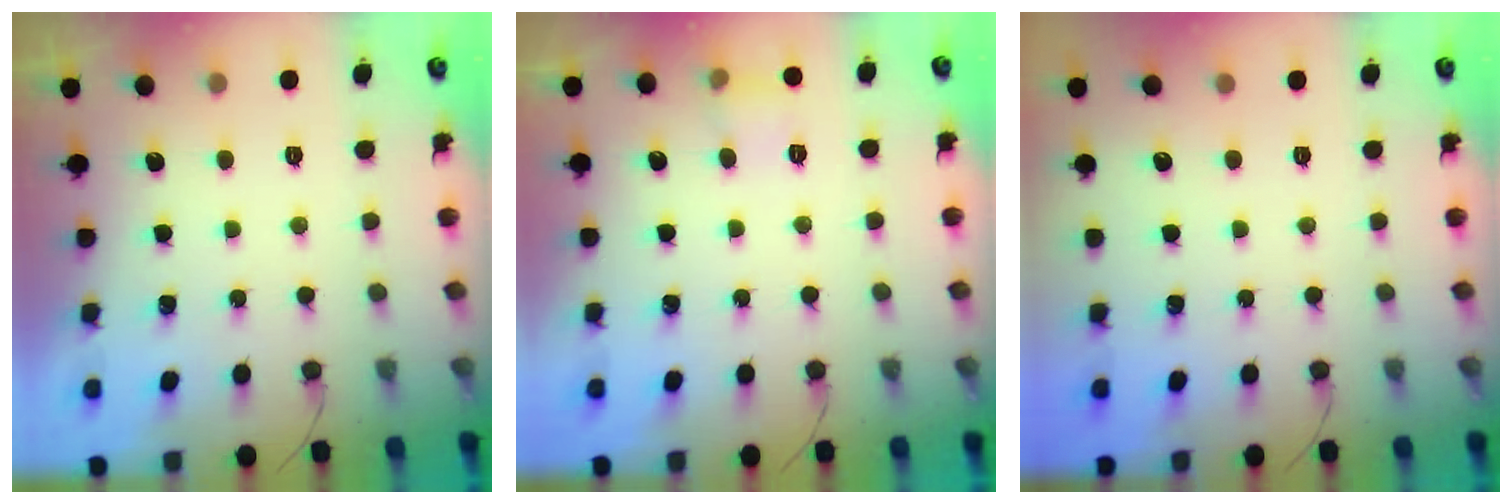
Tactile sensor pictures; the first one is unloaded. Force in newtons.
{"total": 5.8, "press": 5.5, "slide": 1.7}
{"total": 0.0}